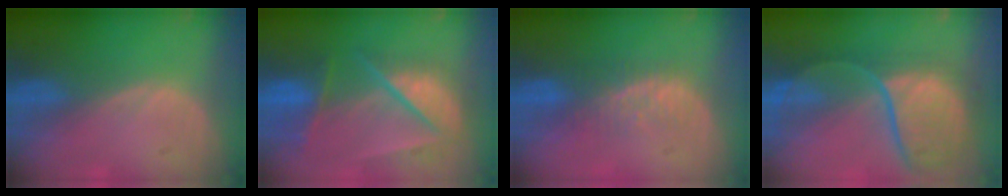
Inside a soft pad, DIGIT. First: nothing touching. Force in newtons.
{"total": 9.8, "press": 8.4, "slide": 5.0}
{"total": 4.5, "press": 4.2, "slide": 1.7}
{"total": 11.4, "press": 10.0, "slide": 5.4}